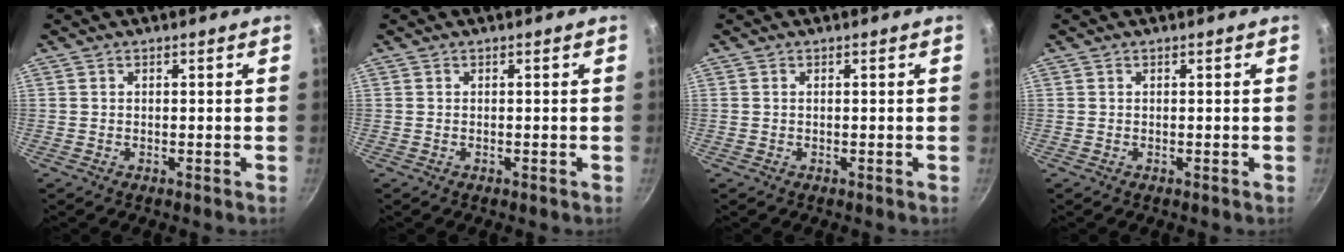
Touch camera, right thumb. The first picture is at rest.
{"total": 0.0}
{"total": 0.0}
{"total": 0.0}